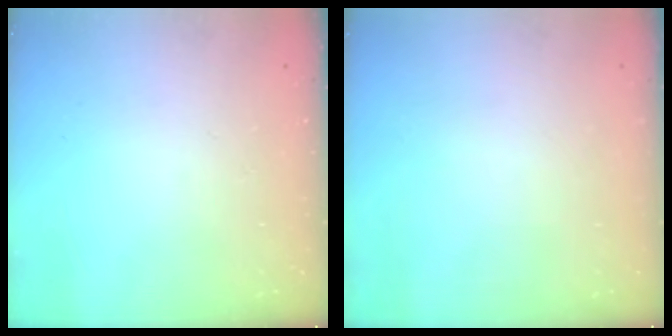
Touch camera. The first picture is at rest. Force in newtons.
{"total": 0.0}